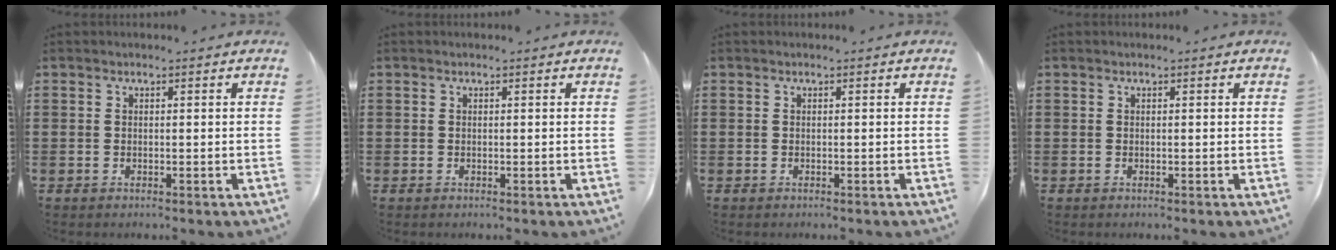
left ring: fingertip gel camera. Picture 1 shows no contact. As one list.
[{"total": 0.0}, {"total": 0.0}, {"total": 0.0}]